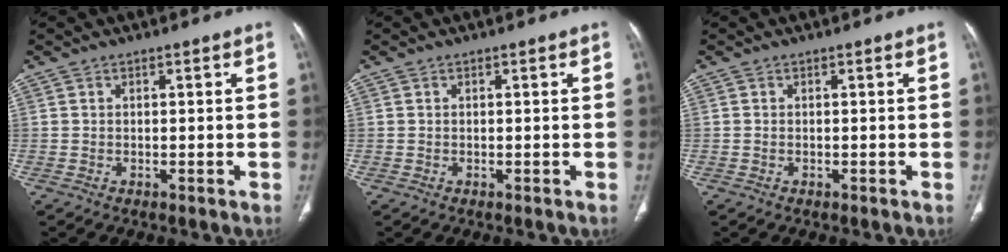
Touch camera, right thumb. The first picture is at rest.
{"total": 0.0}
{"total": 0.0}